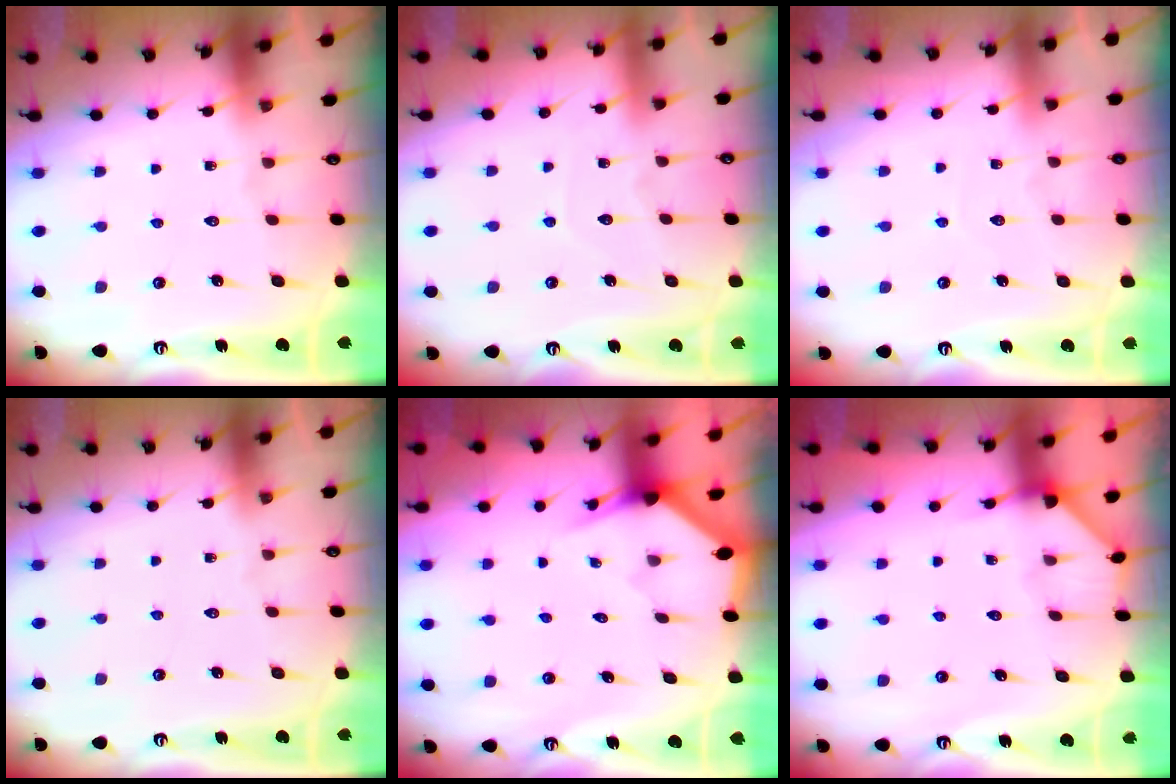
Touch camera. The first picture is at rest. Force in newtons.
{"total": 5.1, "press": 5.0, "slide": 0.5}
{"total": 3.0, "press": 3.0, "slide": 0.3}
{"total": 0.0}
{"total": 2.2, "press": 2.2, "slide": 0.1}
{"total": 2.5, "press": 2.5, "slide": 0.2}